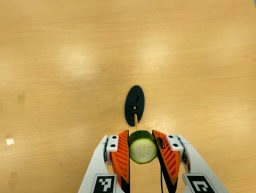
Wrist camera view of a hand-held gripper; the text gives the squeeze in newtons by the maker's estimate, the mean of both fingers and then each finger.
{"total": 11.0, "left": 10.1, "right": 11.9}